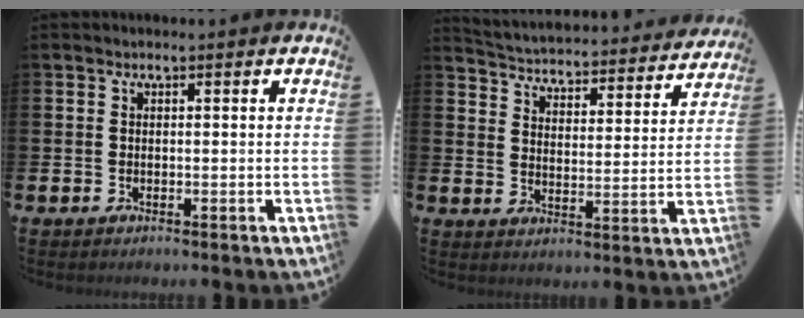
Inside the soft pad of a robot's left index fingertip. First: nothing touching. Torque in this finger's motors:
{"motor_torque": [0.96, -1.18, 0.32, 0.00]}